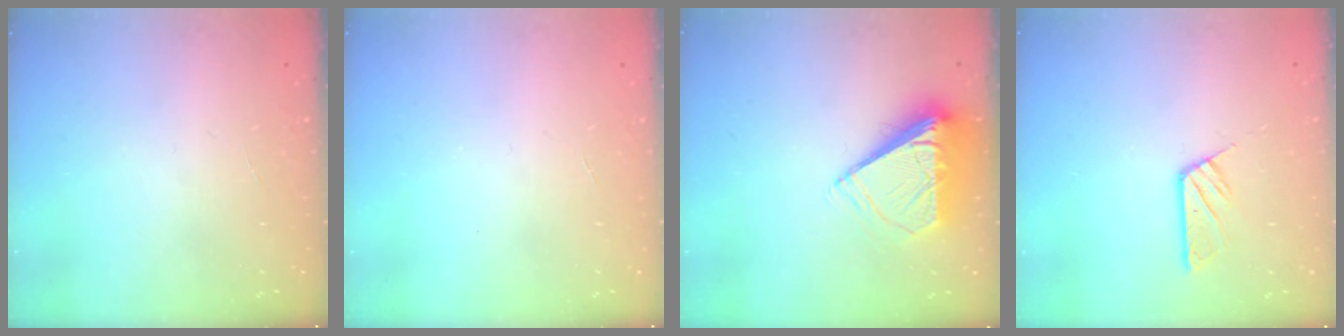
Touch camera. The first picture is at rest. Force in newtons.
{"total": 0.0}
{"total": 8.5, "press": 8.4, "slide": 1.2}
{"total": 6.2, "press": 6.2, "slide": 0.1}